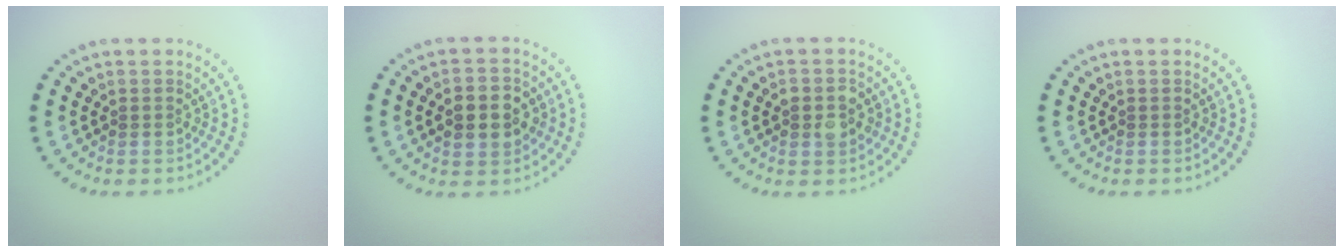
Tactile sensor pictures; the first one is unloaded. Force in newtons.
{"total": 4.5, "press": 4.5, "slide": 0.1}
{"total": 2.6, "press": 2.6, "slide": 0.2}
{"total": 0.0}